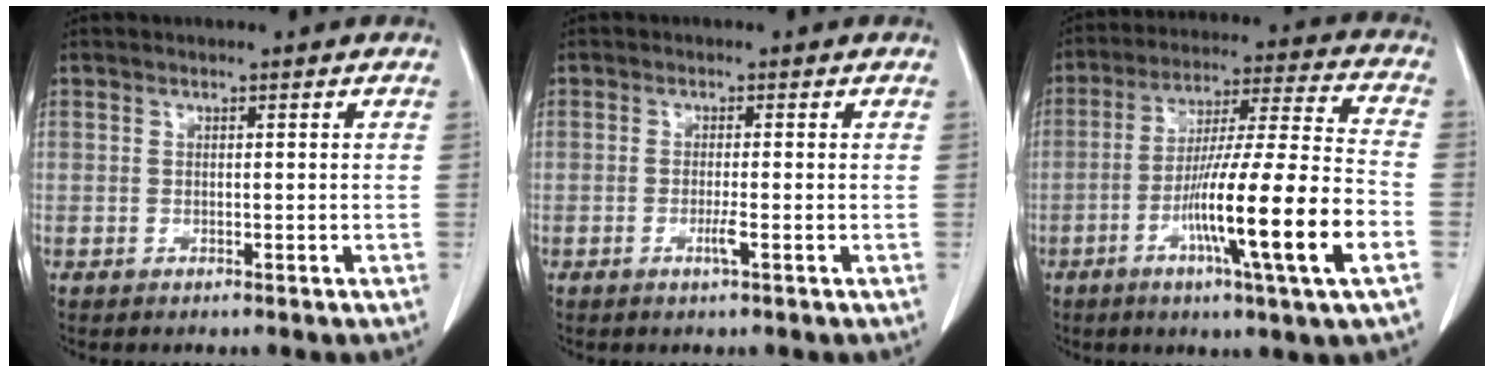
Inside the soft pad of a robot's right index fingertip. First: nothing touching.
{"total": 1.6, "force": [-0.7, -0.2, 1.5], "torque": [-0.033, -0.003, -0.011]}
{"total": 18.4, "force": [-6.4, -0.7, 17.2], "torque": [-0.298, -0.012, -0.108]}